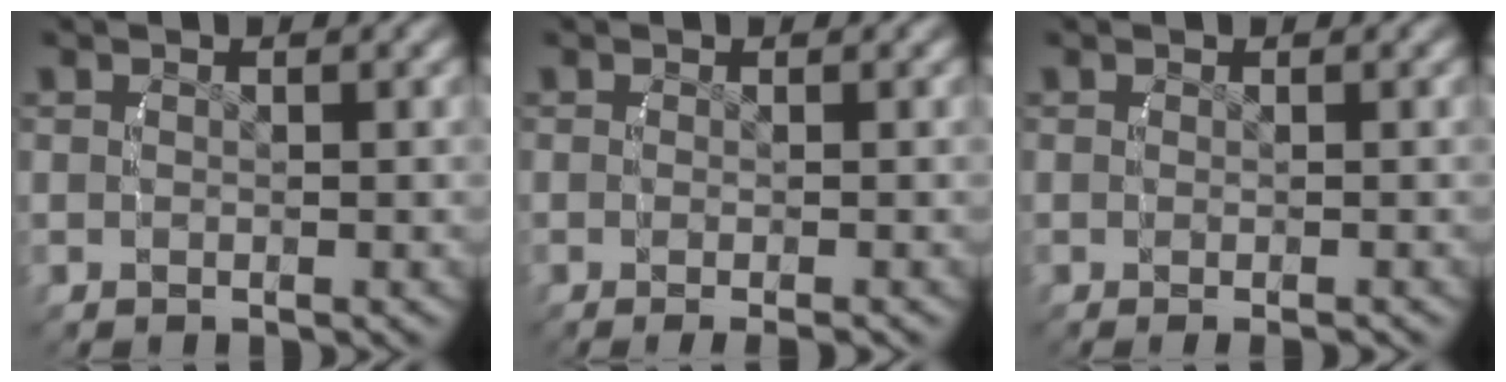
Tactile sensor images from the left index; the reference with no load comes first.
{"total": 2.1, "force": [-1.5, 0.1, 1.4], "torque": [-0.017, -0.003, -0.019]}
{"total": 1.2, "force": [-0.9, 0.0, 0.8], "torque": [-0.010, -0.001, -0.010]}